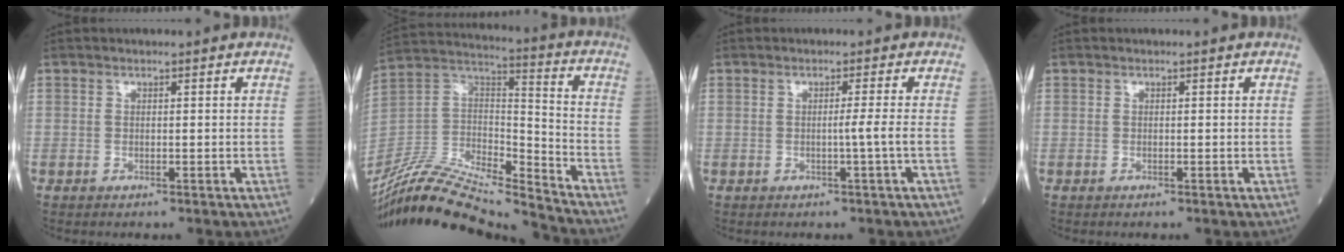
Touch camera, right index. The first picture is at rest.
{"total": 22.1, "force": [-20.6, 1.1, 7.9], "torque": [-0.178, 0.011, -0.372]}
{"total": 1.9, "force": [-0.4, -0.9, 1.6], "torque": [-0.012, 0.001, -0.011]}
{"total": 0.0}